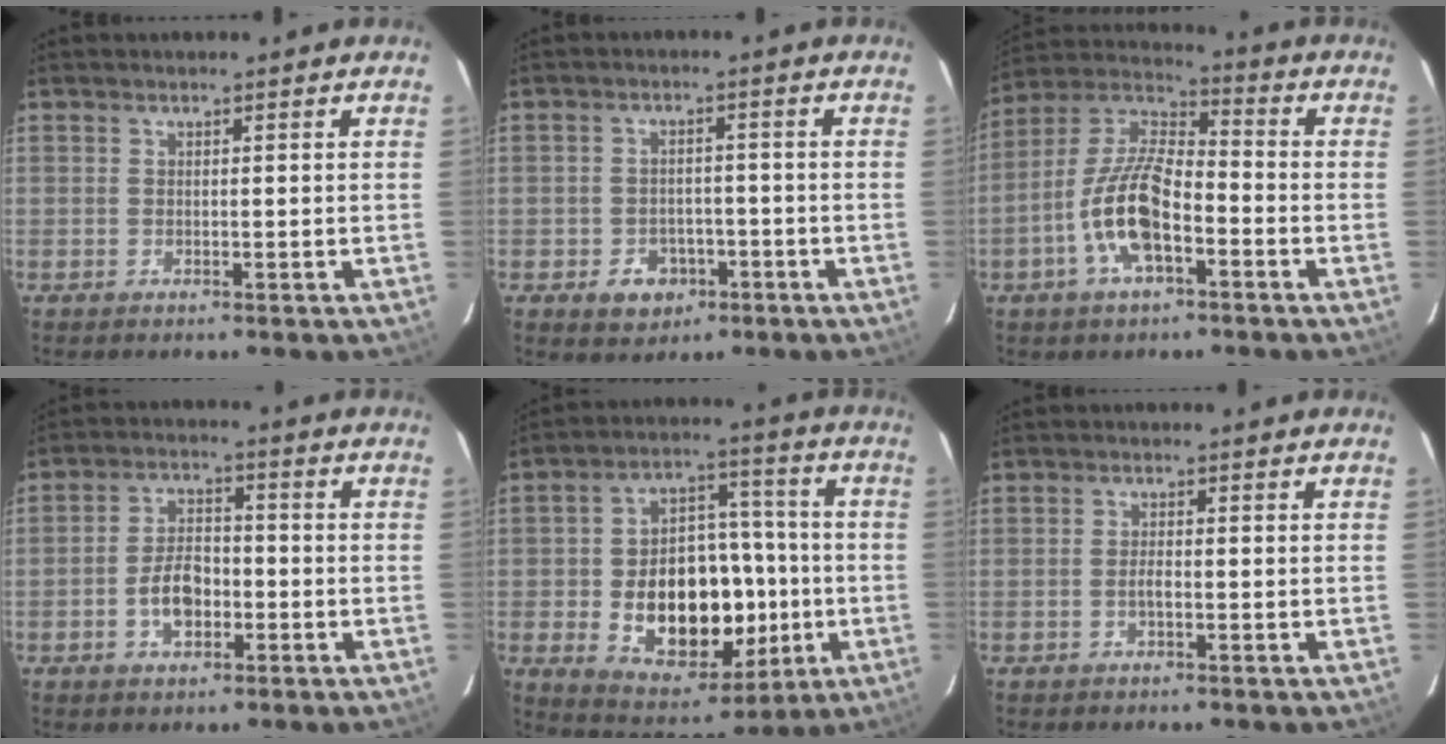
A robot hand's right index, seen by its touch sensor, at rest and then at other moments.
{"total": 5.8, "force": [-2.8, 4.8, 1.9], "torque": [-0.051, 0.013, -0.023]}
{"total": 13.6, "force": [-5.2, 5.3, 11.4], "torque": [-0.239, 0.003, -0.101]}
{"total": 6.9, "force": [-2.4, 4.1, 5.0], "torque": [-0.098, 0.015, -0.036]}
{"total": 19.6, "force": [-3.7, 13.0, 14.2], "torque": [-0.270, 0.023, -0.031]}
{"total": 1.5, "force": [-0.6, 0.5, 1.3], "torque": [-0.027, 0.002, -0.012]}